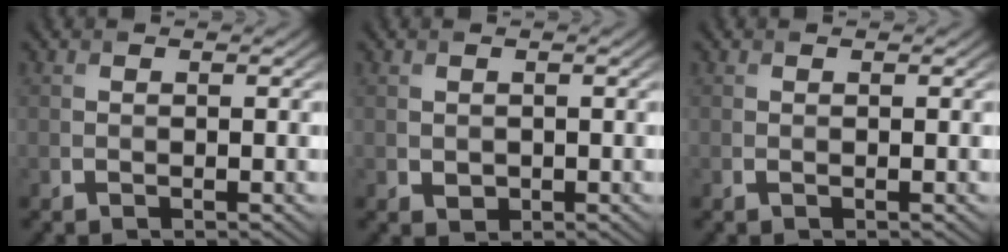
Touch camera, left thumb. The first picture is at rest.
{"total": 1.0, "force": [0.1, 0.9, 0.4], "torque": [-0.012, -0.006, 0.007]}
{"total": 0.0}